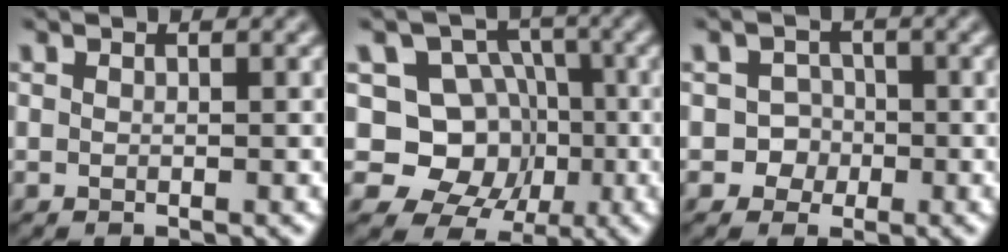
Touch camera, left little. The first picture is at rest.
{"total": 9.3, "force": [-1.3, 8.1, 4.3], "torque": [-0.044, 0.009, -0.056]}
{"total": 3.5, "force": [-1.4, 3.2, 0.6], "torque": [0.021, 0.007, -0.039]}